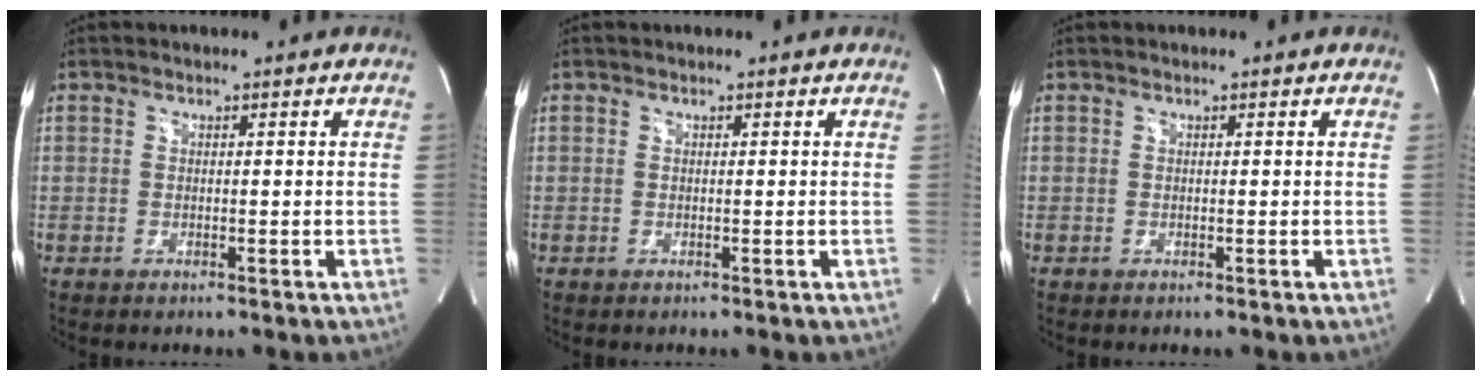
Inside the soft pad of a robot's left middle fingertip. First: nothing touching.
{"total": 0.0}
{"total": 0.0}